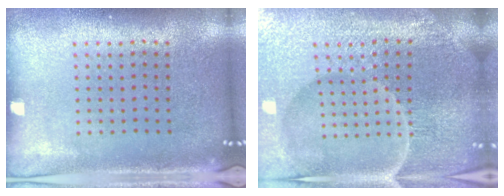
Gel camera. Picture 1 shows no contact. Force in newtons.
{"total": 6.2, "press": 5.6, "slide": 2.6}